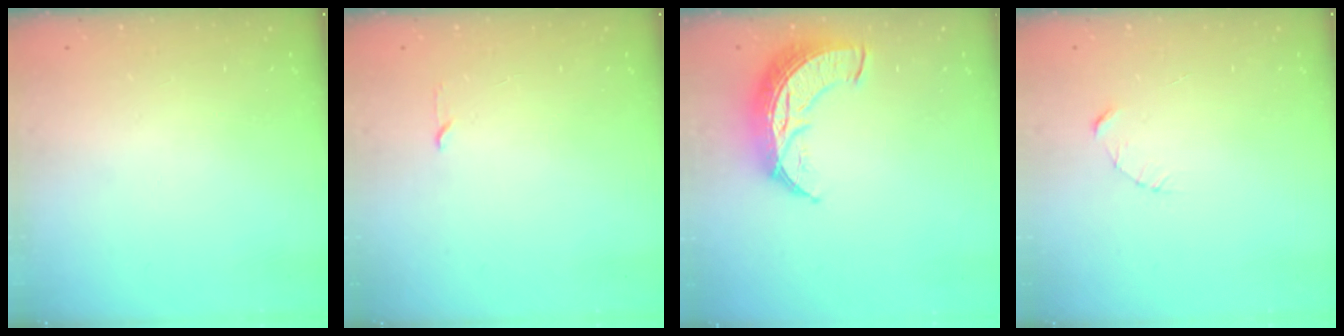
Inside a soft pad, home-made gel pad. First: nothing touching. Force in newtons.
{"total": 2.3, "press": 2.2, "slide": 0.3}
{"total": 11.2, "press": 11.1, "slide": 0.9}
{"total": 2.3, "press": 2.3, "slide": 0.3}